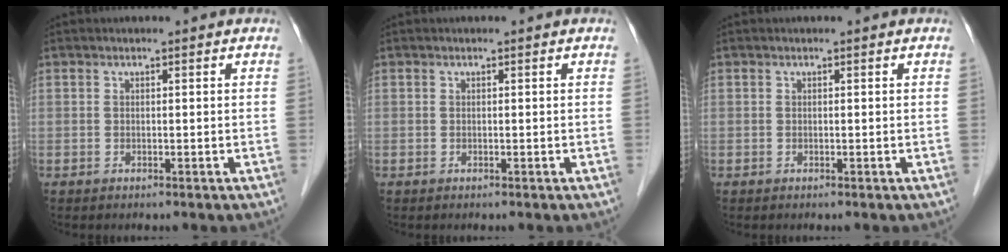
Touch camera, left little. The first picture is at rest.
{"total": 0.0}
{"total": 0.0}